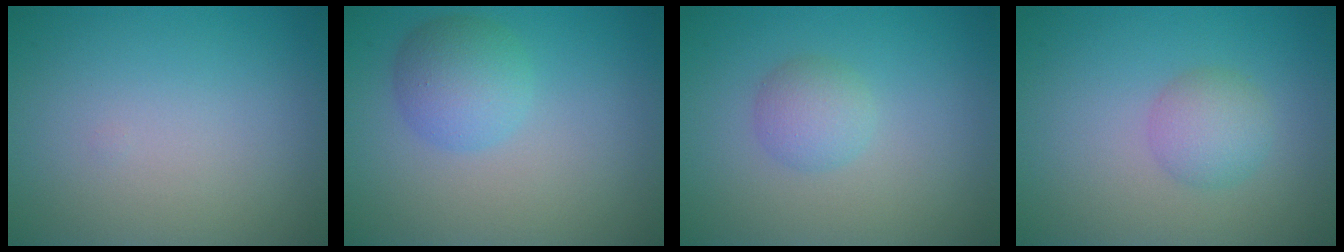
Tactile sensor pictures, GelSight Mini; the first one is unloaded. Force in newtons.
{"total": 3.5, "press": 3.5, "slide": 0.2}
{"total": 2.1, "press": 2.1, "slide": 0.1}
{"total": 2.5, "press": 2.4, "slide": 0.2}